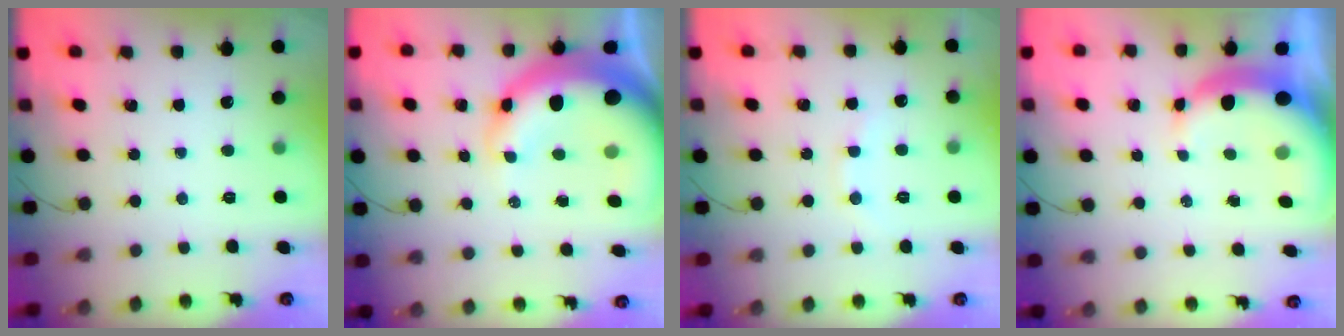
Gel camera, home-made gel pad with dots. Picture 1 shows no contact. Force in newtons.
{"total": 18.4, "press": 18.0, "slide": 4.0}
{"total": 6.9, "press": 6.8, "slide": 1.4}
{"total": 9.2, "press": 9.0, "slide": 1.7}